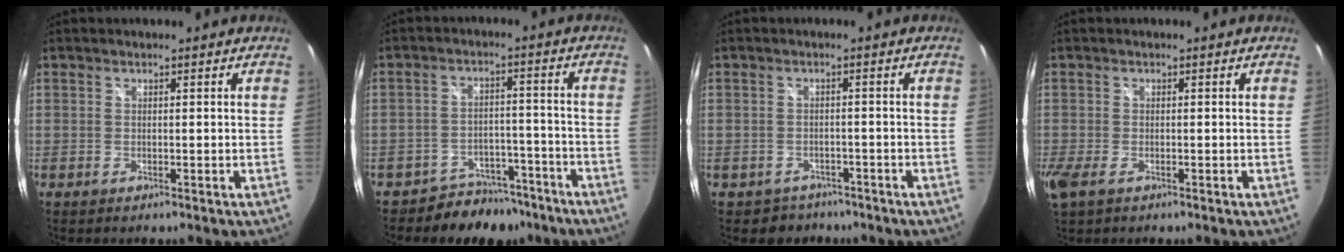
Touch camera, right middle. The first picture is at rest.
{"total": 8.7, "force": [-7.2, 4.8, 1.1], "torque": [-0.019, 0.022, -0.093]}
{"total": 4.1, "force": [-3.0, 2.7, 0.1], "torque": [-0.008, 0.007, -0.043]}
{"total": 3.8, "force": [-1.9, 1.7, 2.8], "torque": [-0.061, -0.014, -0.034]}